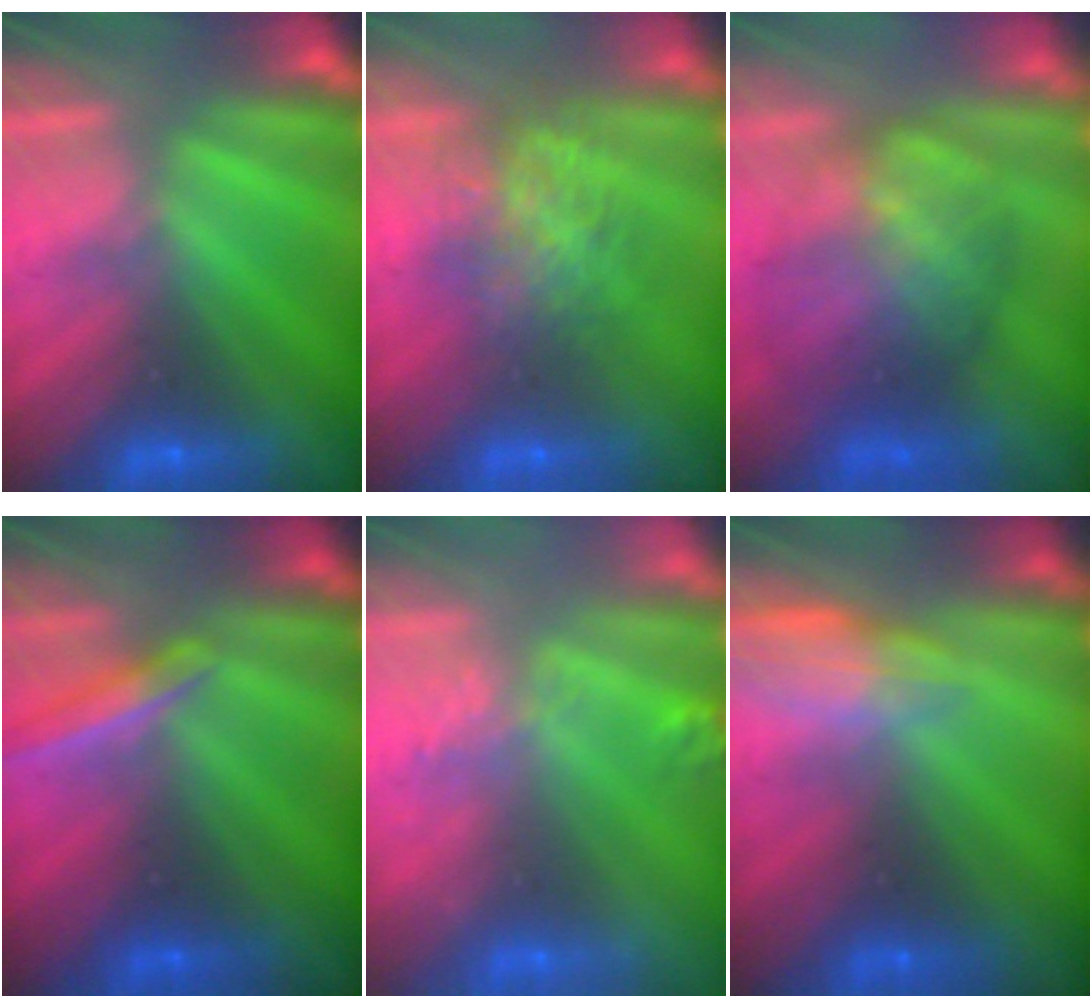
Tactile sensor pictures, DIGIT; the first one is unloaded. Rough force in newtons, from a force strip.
{"total": 7.0}
{"total": 8.5}
{"total": 1.8}
{"total": 2.8}
{"total": 2.8}